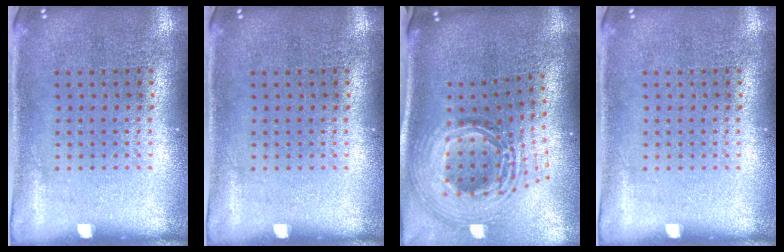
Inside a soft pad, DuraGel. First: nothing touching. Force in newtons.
{"total": 0.0}
{"total": 3.0, "press": 2.0, "slide": 2.2}
{"total": 0.0}